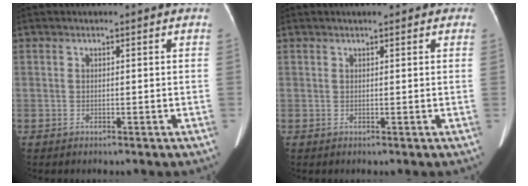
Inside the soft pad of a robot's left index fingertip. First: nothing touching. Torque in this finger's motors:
{"motor_torque": [0.25, -0.40, 0.25, 0.04]}